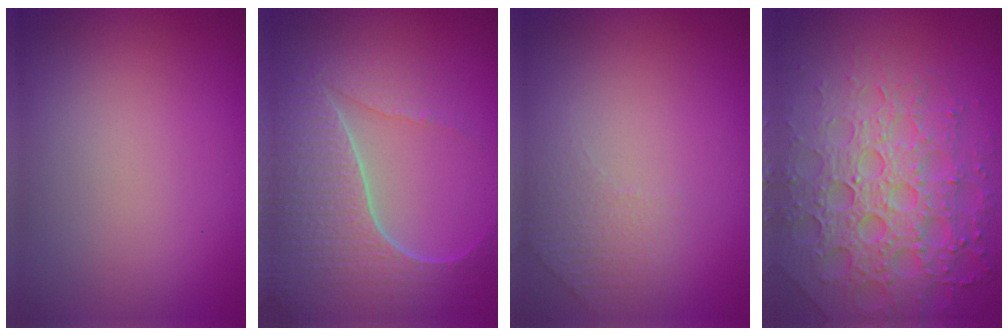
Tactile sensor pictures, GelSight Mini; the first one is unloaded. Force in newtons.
{"total": 7.7, "press": 5.6, "slide": 5.3}
{"total": 1.3, "press": 0.8, "slide": 1.1}
{"total": 7.1, "press": 6.9, "slide": 1.7}